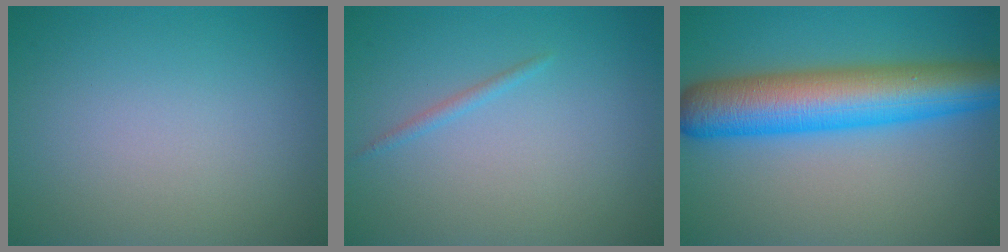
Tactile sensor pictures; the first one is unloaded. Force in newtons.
{"total": 0.8, "press": 0.8, "slide": 0.0}
{"total": 10.0, "press": 10.0, "slide": 0.2}